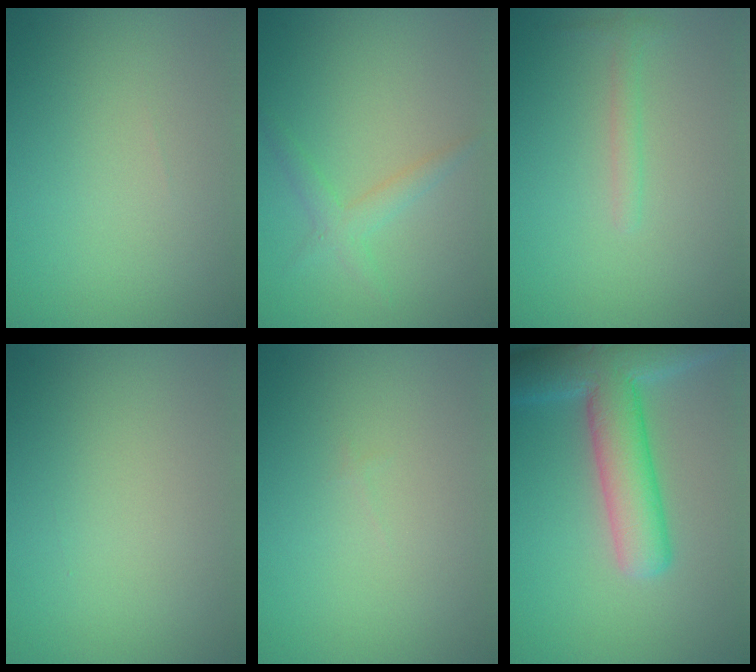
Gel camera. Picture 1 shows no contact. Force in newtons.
{"total": 1.9, "press": 1.9, "slide": 0.2}
{"total": 1.1, "press": 1.1, "slide": 0.0}
{"total": 0.0}
{"total": 0.0}
{"total": 8.5, "press": 8.5, "slide": 0.5}